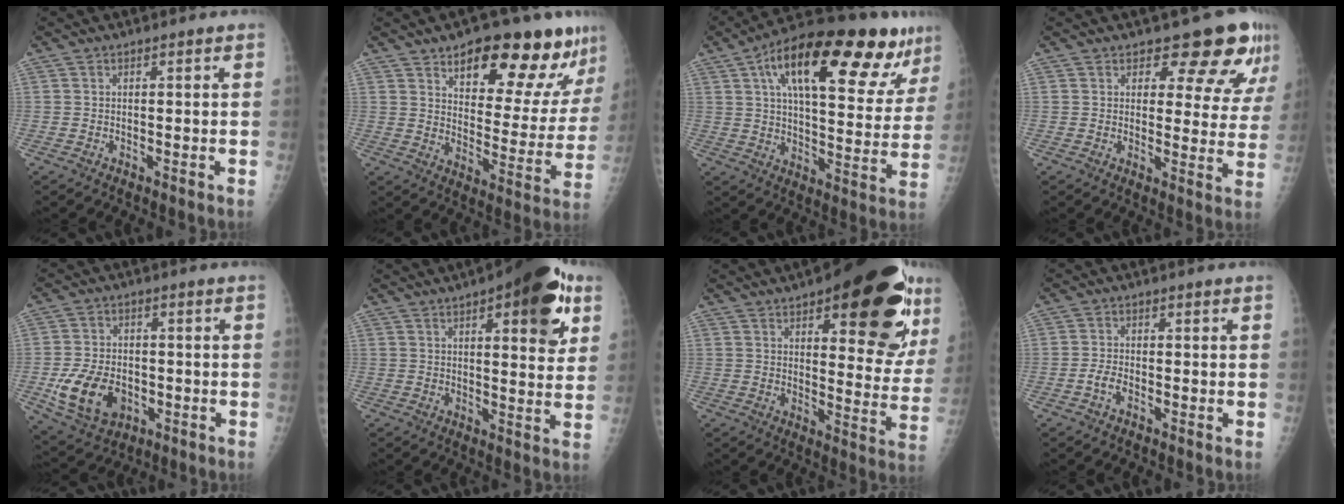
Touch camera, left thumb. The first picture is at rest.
{"total": 20.3, "force": [13.2, 7.5, 13.5], "torque": [-0.134, -0.063, 0.192]}
{"total": 27.5, "force": [14.4, 9.8, 21.2], "torque": [-0.285, 0.000, 0.219]}
{"total": 11.1, "force": [8.9, 4.7, 4.8], "torque": [-0.016, -0.060, 0.090]}
{"total": 12.3, "force": [-3.2, 8.8, 7.9], "torque": [-0.129, 0.005, -0.045]}
{"total": 16.6, "force": [7.5, 5.9, 13.5], "torque": [-0.144, -0.018, 0.092]}
{"total": 25.8, "force": [13.4, 9.3, 20.0], "torque": [-0.226, -0.040, 0.178]}
{"total": 2.5, "force": [-1.2, 1.4, 1.7], "torque": [-0.033, 0.007, -0.027]}